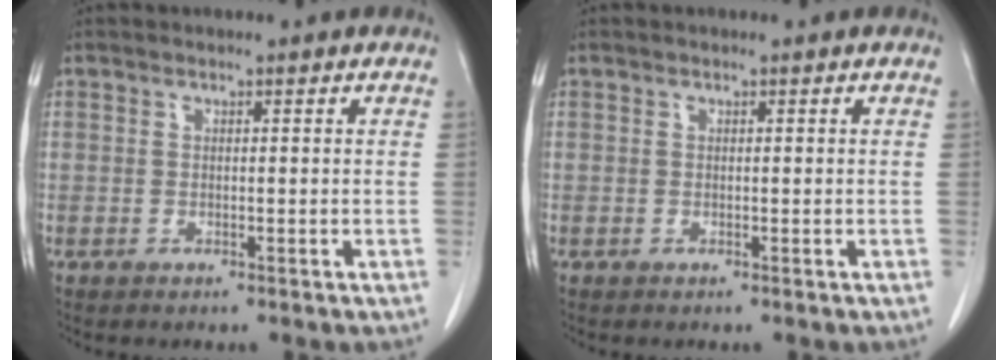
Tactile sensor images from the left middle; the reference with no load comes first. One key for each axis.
{"total": 0.0}